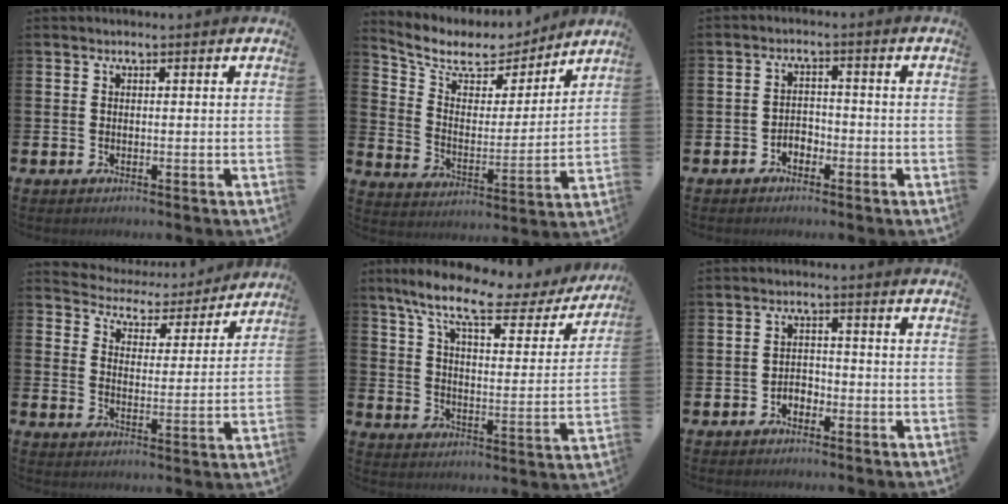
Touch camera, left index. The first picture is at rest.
{"total": 7.8, "force": [6.8, 3.4, 1.9], "torque": [-0.077, -0.050, 0.117]}
{"total": 2.1, "force": [-1.7, 1.3, 0.5], "torque": [-0.021, 0.009, -0.036]}
{"total": 4.4, "force": [4.2, 1.5, -0.1], "torque": [-0.023, -0.043, 0.066]}
{"total": 10.6, "force": [8.5, 2.6, 5.7], "torque": [-0.132, -0.048, 0.138]}
{"total": 2.1, "force": [-1.6, 1.2, 0.4], "torque": [-0.019, 0.009, -0.034]}